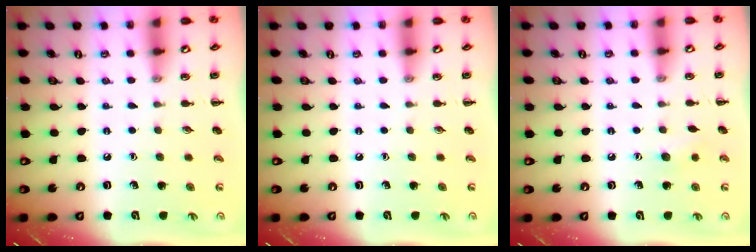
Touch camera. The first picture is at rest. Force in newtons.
{"total": 0.0}
{"total": 4.4, "press": 4.3, "slide": 1.0}